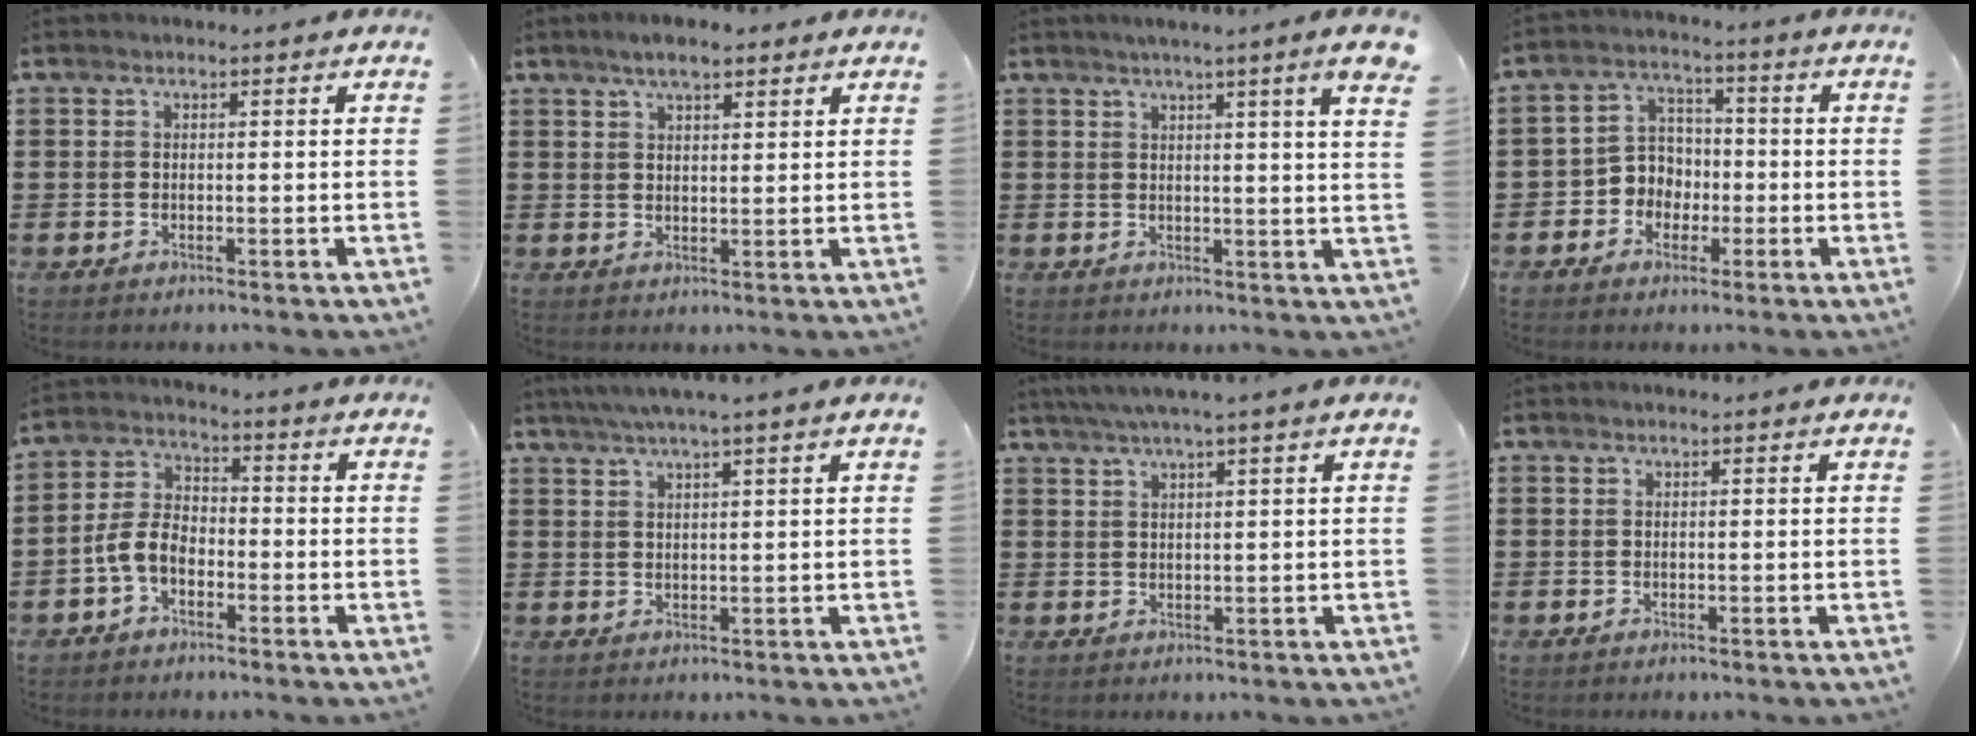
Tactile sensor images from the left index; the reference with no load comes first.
{"total": 4.2, "force": [3.0, 1.3, 2.6], "torque": [-0.056, 0.006, 0.054]}
{"total": 4.5, "force": [2.7, -1.1, 3.4], "torque": [-0.068, -0.009, 0.044]}
{"total": 5.1, "force": [-1.5, 4.7, 1.0], "torque": [-0.044, 0.008, -0.036]}
{"total": 5.0, "force": [-2.5, 3.0, 3.1], "torque": [-0.092, 0.002, -0.058]}
{"total": 2.9, "force": [2.3, -0.6, 1.8], "torque": [-0.037, -0.002, 0.040]}
{"total": 2.5, "force": [1.7, -0.4, 1.8], "torque": [-0.037, 0.001, 0.031]}
{"total": 0.0}